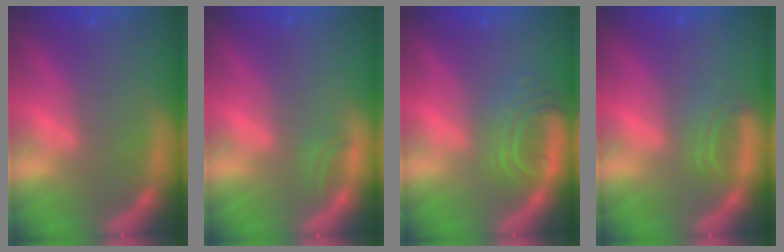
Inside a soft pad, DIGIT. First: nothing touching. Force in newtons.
{"total": 0.9}
{"total": 5.0}
{"total": 2.5}